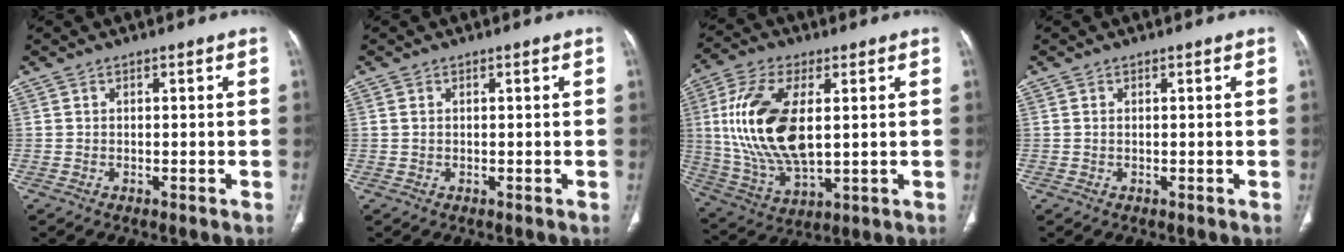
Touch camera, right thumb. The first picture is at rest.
{"total": 0.6, "force": [0.1, 0.4, 0.4], "torque": [-0.012, 0.002, 0.003]}
{"total": 18.8, "force": [2.6, 9.2, 16.2], "torque": [-0.334, -0.012, 0.057]}
{"total": 0.0}